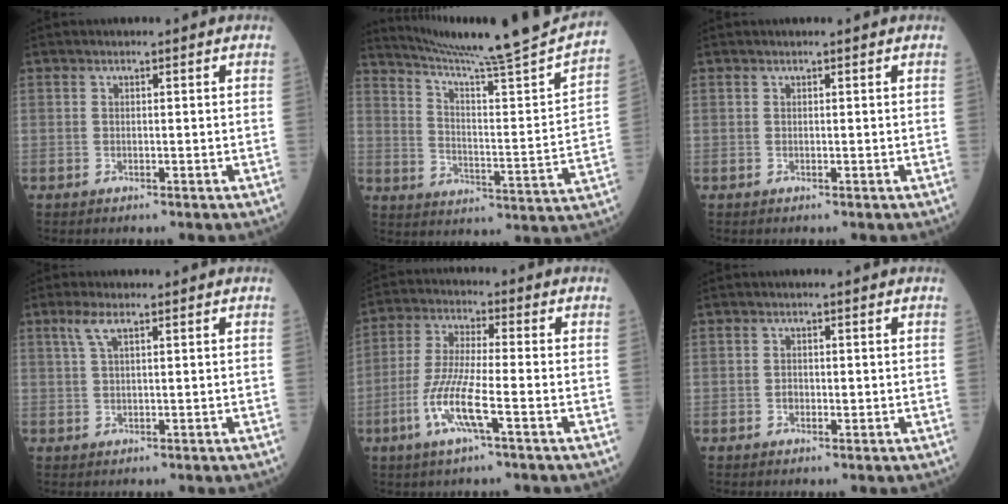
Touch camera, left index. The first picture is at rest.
{"total": 22.9, "force": [20.8, -2.9, 9.1], "torque": [-0.149, -0.085, 0.282]}
{"total": 0.0}
{"total": 2.6, "force": [1.5, 0.3, 2.1], "torque": [-0.054, 0.010, 0.036]}
{"total": 8.6, "force": [-3.5, 0.6, 7.8], "torque": [-0.168, -0.007, -0.072]}
{"total": 1.0, "force": [-0.2, 0.6, 0.7], "torque": [-0.013, 0.002, -0.003]}